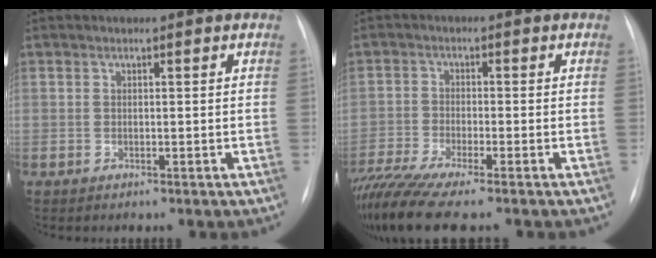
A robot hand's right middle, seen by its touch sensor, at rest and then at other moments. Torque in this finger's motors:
{"motor_torque": [1.12, -1.02, 0.32, 0.12]}